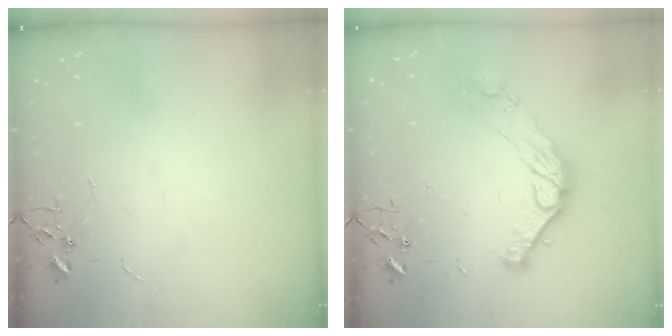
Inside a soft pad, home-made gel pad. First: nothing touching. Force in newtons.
{"total": 13.0, "press": 13.0, "slide": 0.8}